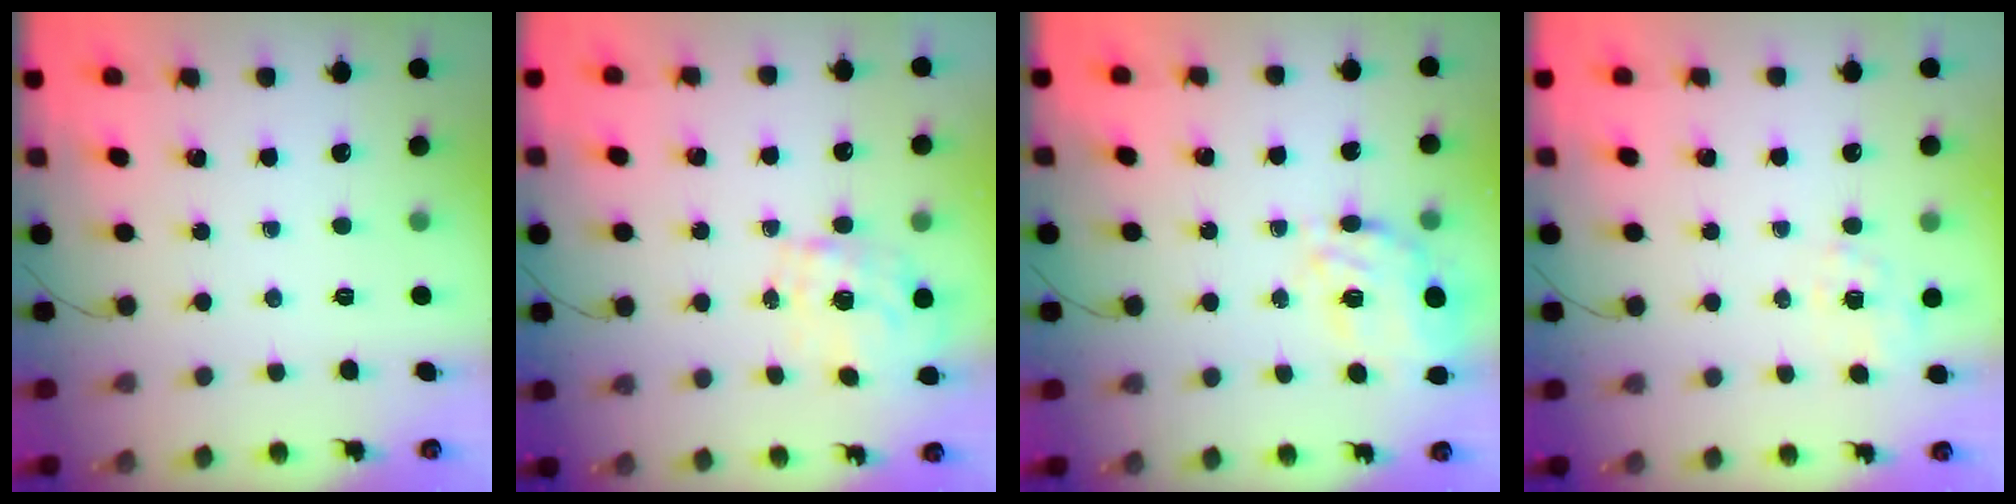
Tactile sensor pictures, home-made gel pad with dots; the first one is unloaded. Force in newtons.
{"total": 1.5, "press": 1.3, "slide": 0.8}
{"total": 11.6, "press": 10.9, "slide": 4.1}
{"total": 2.5, "press": 1.9, "slide": 1.6}